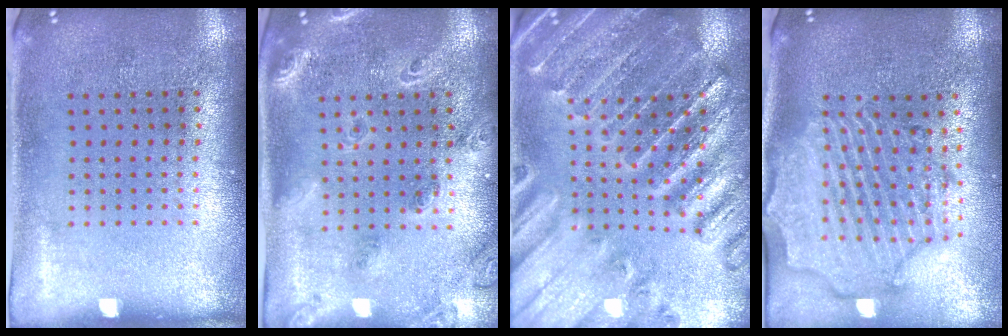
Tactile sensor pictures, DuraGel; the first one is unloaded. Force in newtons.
{"total": 1.8, "press": 1.6, "slide": 0.8}
{"total": 2.8, "press": 2.7, "slide": 0.3}
{"total": 2.8, "press": 2.5, "slide": 1.3}